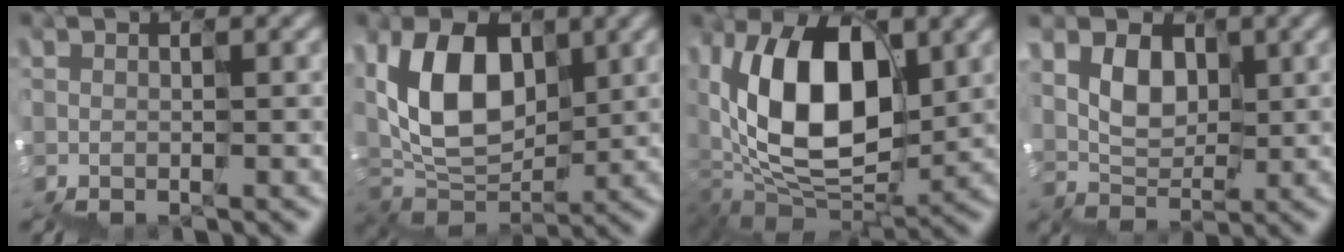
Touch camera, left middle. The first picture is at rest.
{"total": 7.0, "force": [2.5, 4.9, 4.3], "torque": [-0.104, 0.016, 0.036]}
{"total": 9.2, "force": [3.0, 5.8, 6.5], "torque": [-0.118, 0.009, 0.053]}
{"total": 2.2, "force": [1.5, 1.5, -0.5], "torque": [-0.006, 0.009, 0.031]}